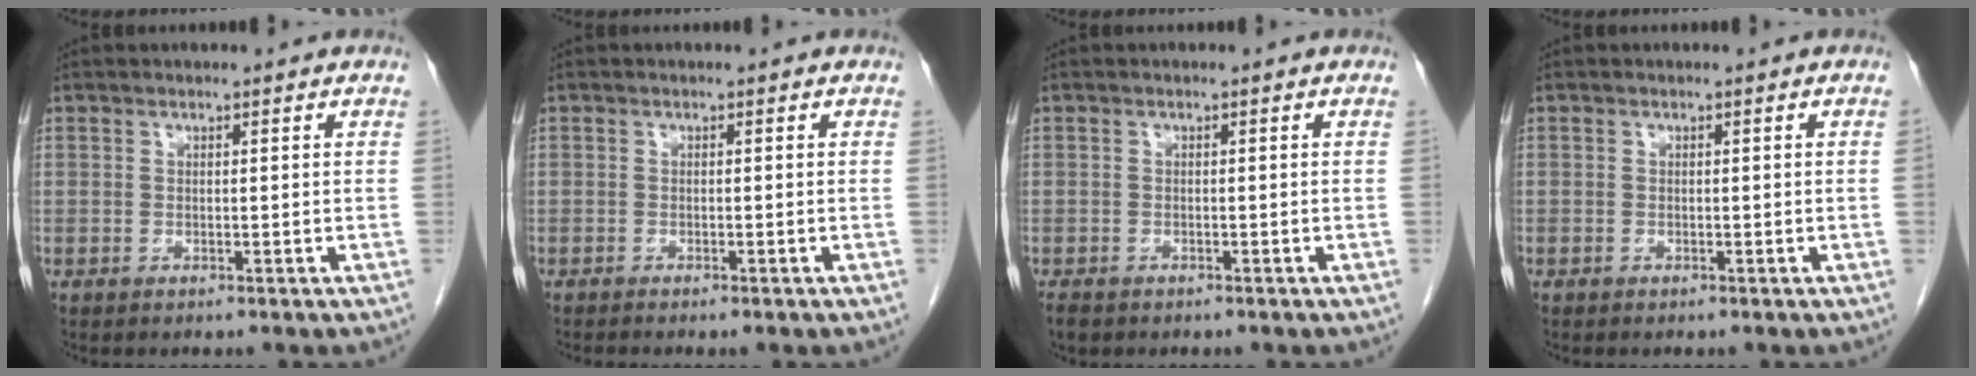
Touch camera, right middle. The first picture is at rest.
{"total": 1.7, "force": [-1.4, 0.2, 1.0], "torque": [-0.014, -0.004, -0.017]}
{"total": 2.4, "force": [-1.9, 1.2, 1.0], "torque": [-0.022, -0.005, -0.026]}
{"total": 0.0}